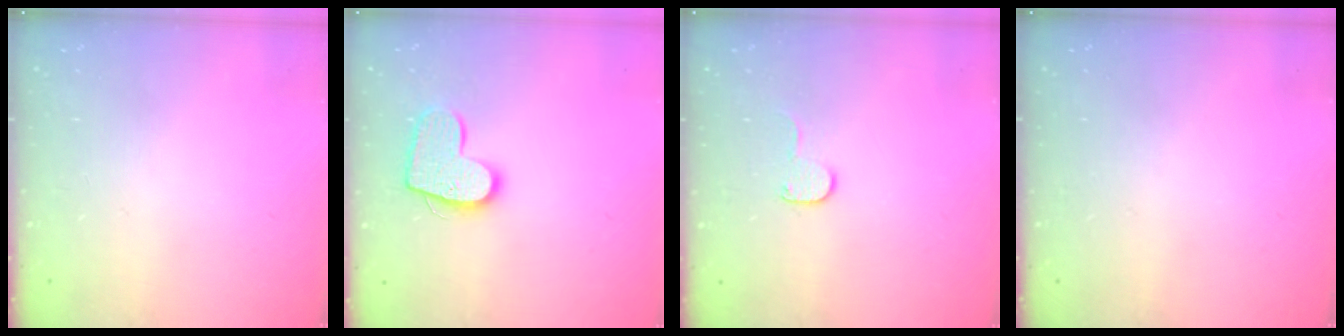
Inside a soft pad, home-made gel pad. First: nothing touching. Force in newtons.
{"total": 13.0, "press": 13.0, "slide": 0.9}
{"total": 5.6, "press": 5.5, "slide": 0.5}
{"total": 0.0}